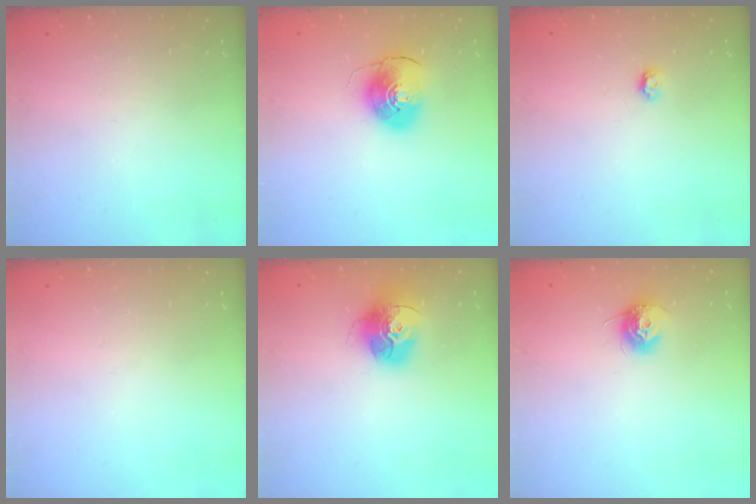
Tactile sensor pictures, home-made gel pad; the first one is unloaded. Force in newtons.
{"total": 9.3, "press": 9.3, "slide": 1.1}
{"total": 3.9, "press": 3.9, "slide": 0.6}
{"total": 0.0}
{"total": 15.6, "press": 15.5, "slide": 1.4}
{"total": 9.5, "press": 9.5, "slide": 0.4}